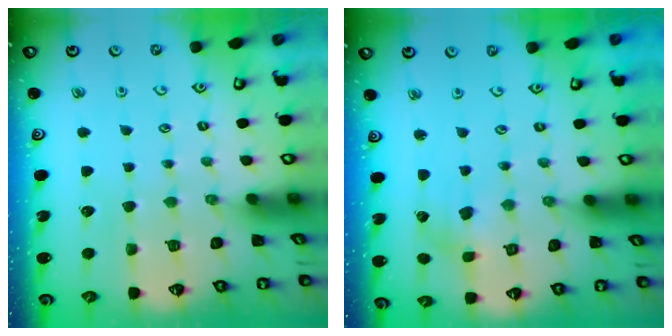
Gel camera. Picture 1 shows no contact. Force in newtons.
{"total": 2.6, "press": 2.6, "slide": 0.5}